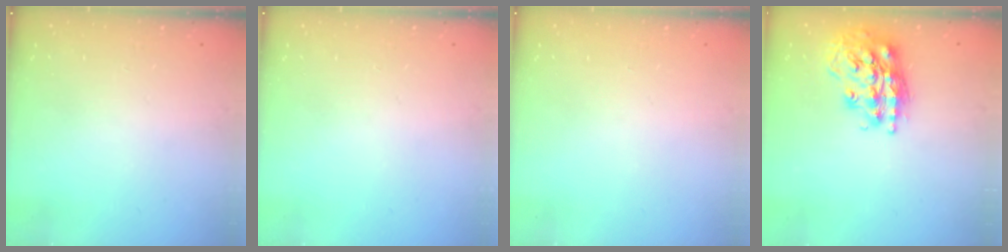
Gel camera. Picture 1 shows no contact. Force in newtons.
{"total": 0.0}
{"total": 0.0}
{"total": 18.4, "press": 18.3, "slide": 1.7}